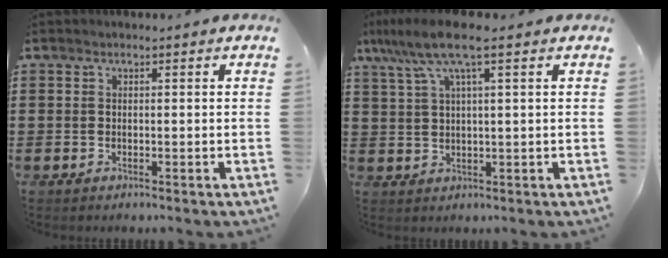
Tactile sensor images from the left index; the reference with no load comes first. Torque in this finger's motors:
{"motor_torque": [1.79, 0.35, 0.52, 0.21]}